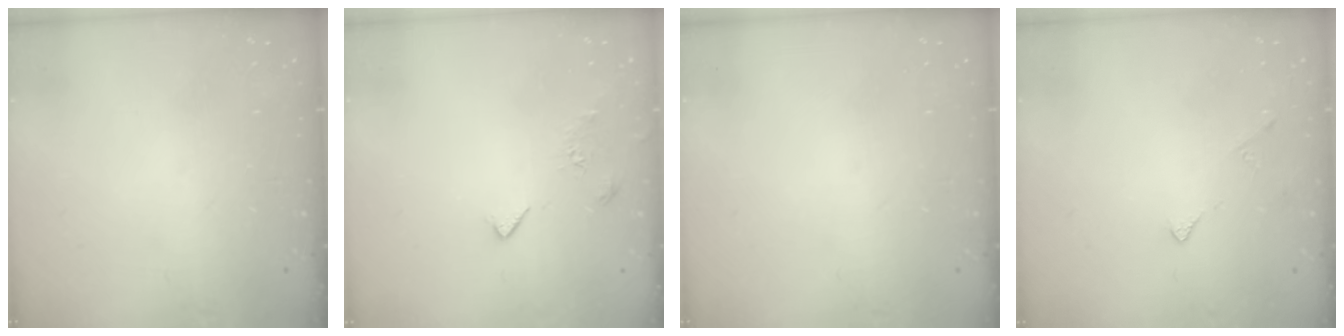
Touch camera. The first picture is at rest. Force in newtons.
{"total": 3.8, "press": 3.7, "slide": 0.8}
{"total": 0.0}
{"total": 3.0, "press": 2.9, "slide": 0.5}